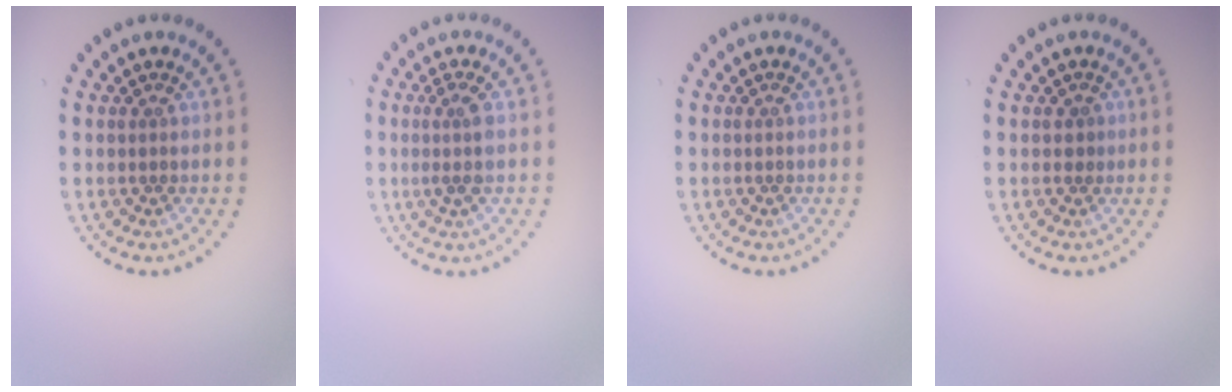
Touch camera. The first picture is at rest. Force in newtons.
{"total": 1.9, "press": 1.6, "slide": 1.0}
{"total": 0.0}
{"total": 0.7, "press": 0.7, "slide": 0.3}